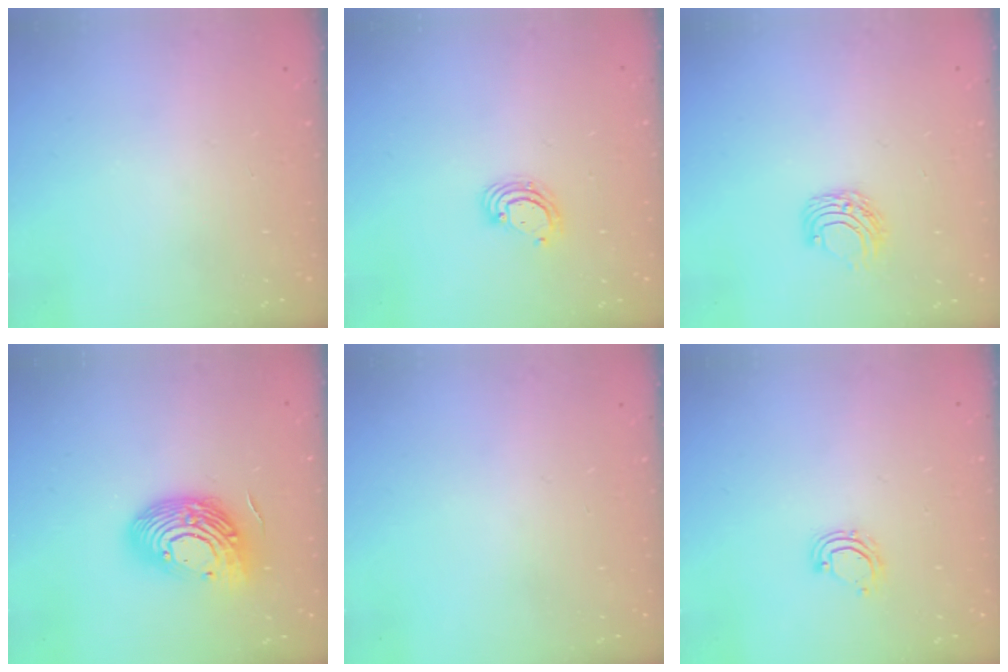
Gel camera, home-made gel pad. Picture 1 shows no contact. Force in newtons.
{"total": 3.7, "press": 3.7, "slide": 0.3}
{"total": 6.7, "press": 6.7, "slide": 0.5}
{"total": 16.1, "press": 16.0, "slide": 1.3}
{"total": 0.0}
{"total": 5.4, "press": 5.4, "slide": 0.3}